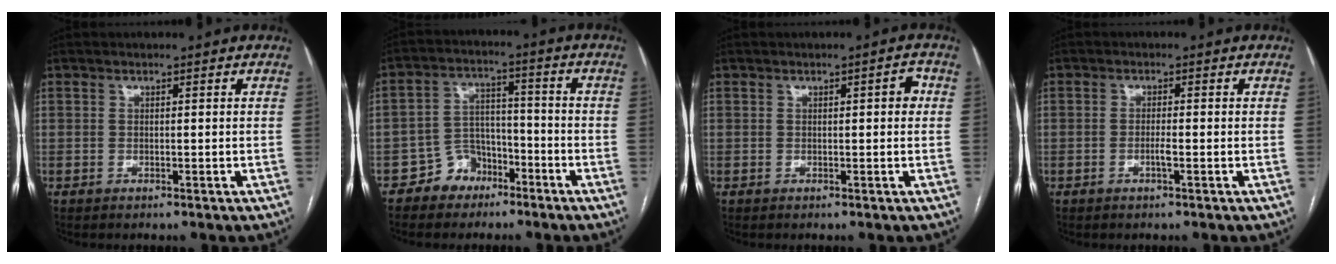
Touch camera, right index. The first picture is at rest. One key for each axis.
{"total": 6.4, "fx": -4.2, "fy": 4.7, "fz": 1.2, "tx": -0.017, "ty": 0.019, "tz": -0.069}
{"total": 2.0, "fx": 0.3, "fy": 0.7, "fz": 1.8, "tx": -0.018, "ty": 0.006, "tz": 0.002}
{"total": 1.5, "fx": -0.6, "fy": 0.0, "fz": 1.4, "tx": -0.028, "ty": 0.000, "tz": -0.012}